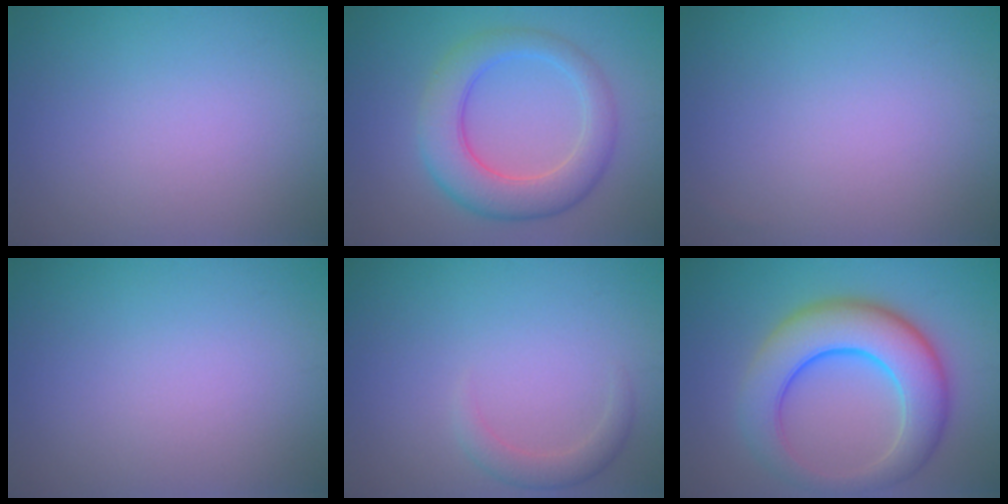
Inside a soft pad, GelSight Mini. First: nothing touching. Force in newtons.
{"total": 6.5, "press": 6.5, "slide": 0.1}
{"total": 0.0}
{"total": 0.0}
{"total": 2.0, "press": 2.0, "slide": 0.2}
{"total": 9.0, "press": 9.0, "slide": 0.3}